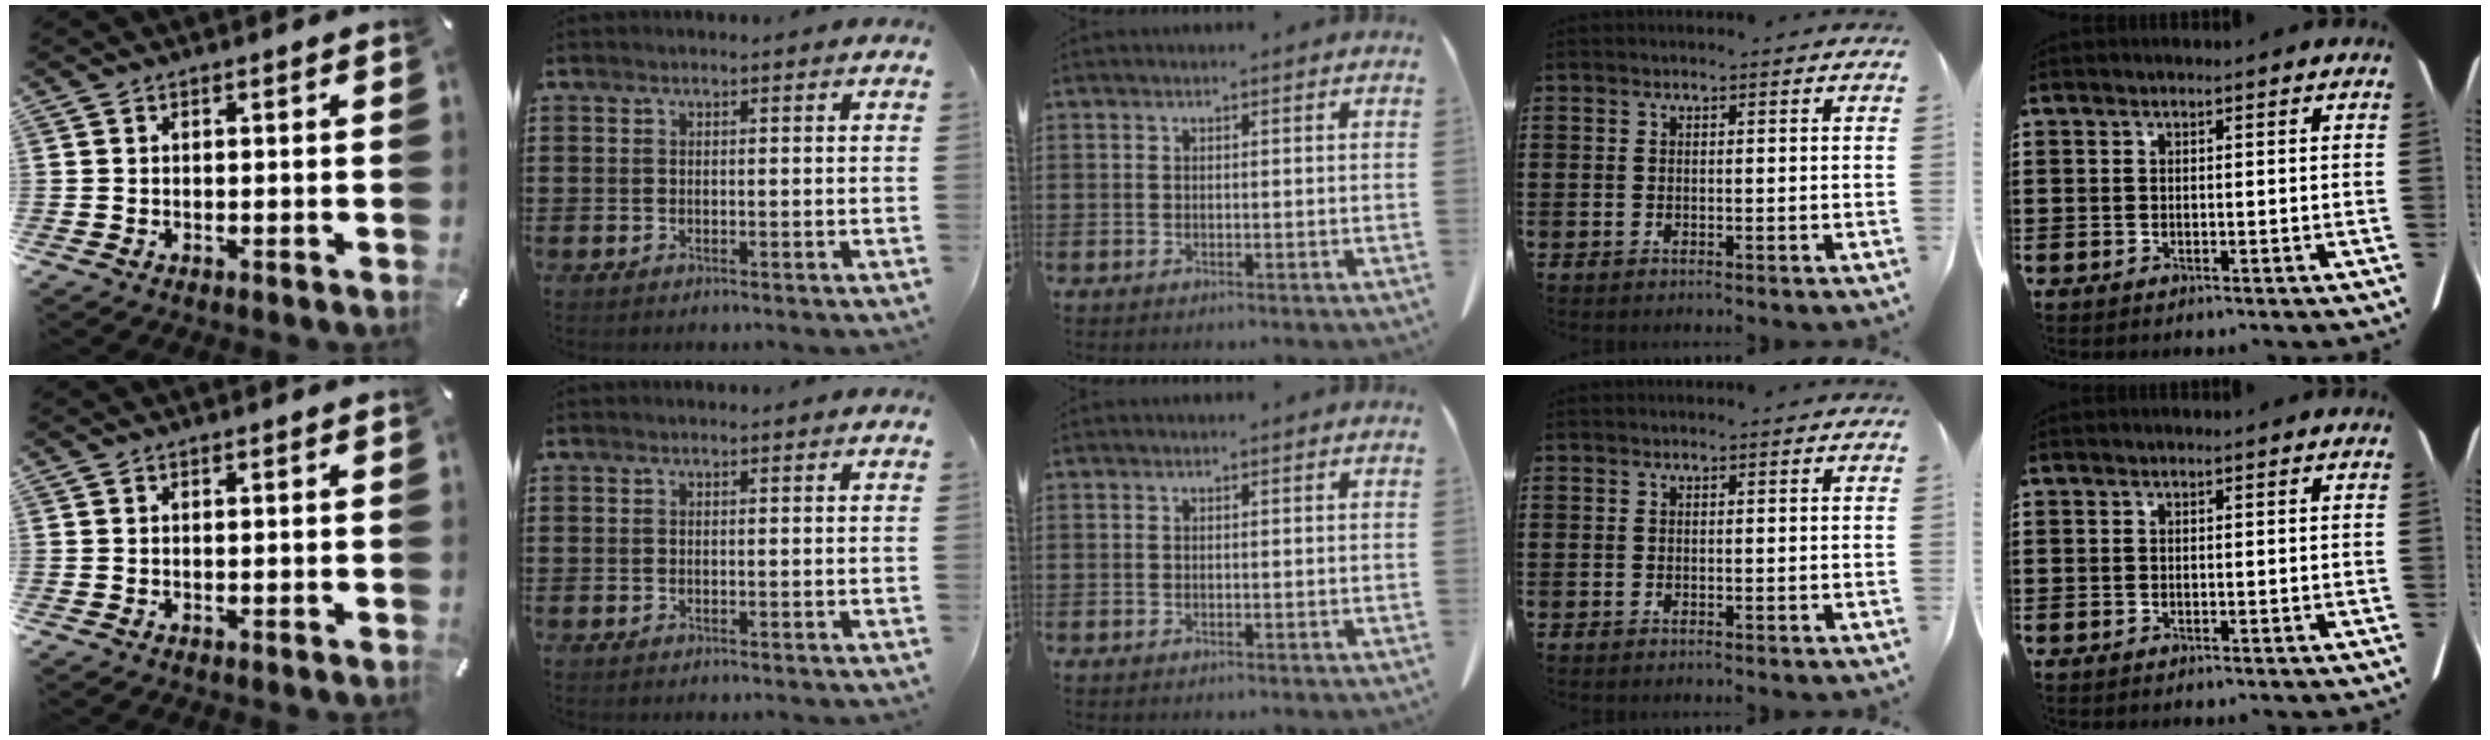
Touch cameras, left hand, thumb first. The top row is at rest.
{}